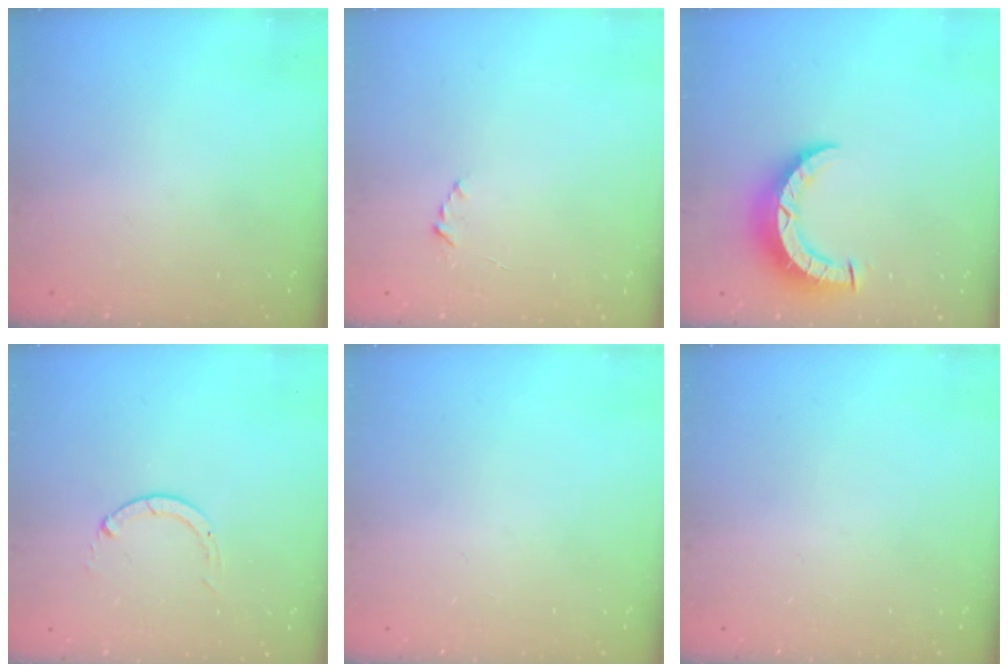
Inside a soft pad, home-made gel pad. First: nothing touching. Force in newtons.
{"total": 1.9, "press": 1.9, "slide": 0.2}
{"total": 7.7, "press": 7.6, "slide": 0.8}
{"total": 0.0}
{"total": 0.0}
{"total": 0.0}